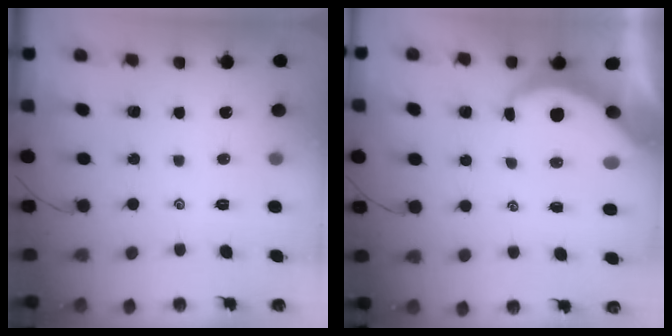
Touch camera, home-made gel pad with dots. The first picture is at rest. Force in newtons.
{"total": 5.0, "press": 4.9, "slide": 0.5}